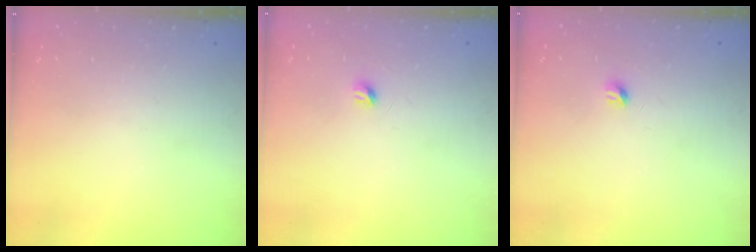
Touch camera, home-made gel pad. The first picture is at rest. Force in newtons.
{"total": 3.3, "press": 3.2, "slide": 0.6}
{"total": 3.3, "press": 3.2, "slide": 0.6}